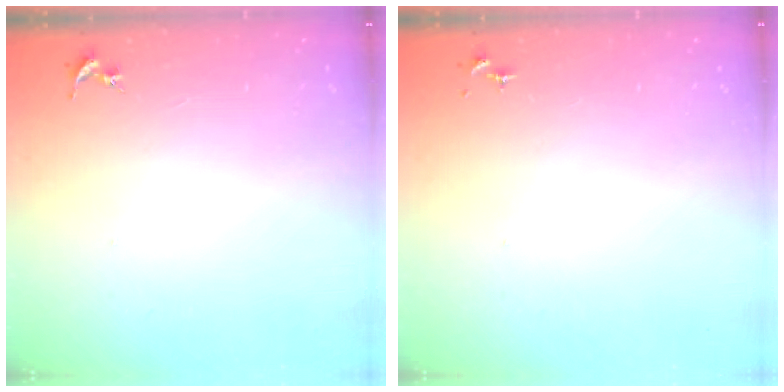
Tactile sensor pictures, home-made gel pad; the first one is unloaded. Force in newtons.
{"total": 0.0}